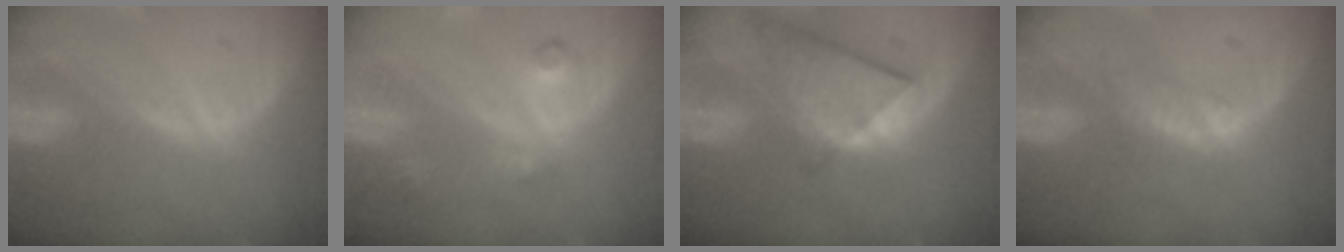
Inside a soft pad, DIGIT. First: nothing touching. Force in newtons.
{"total": 3.6, "press": 3.3, "slide": 1.5}
{"total": 9.0, "press": 7.8, "slide": 4.4}
{"total": 2.3, "press": 2.3, "slide": 0.2}